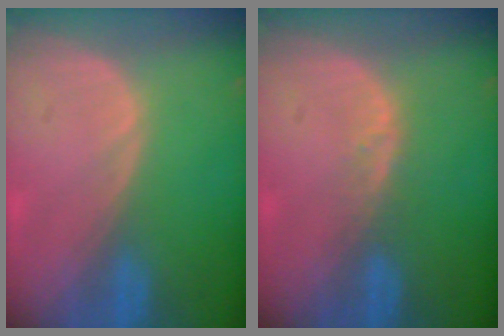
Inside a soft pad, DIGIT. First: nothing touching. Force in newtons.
{"total": 1.7, "press": 1.7, "slide": 0.1}